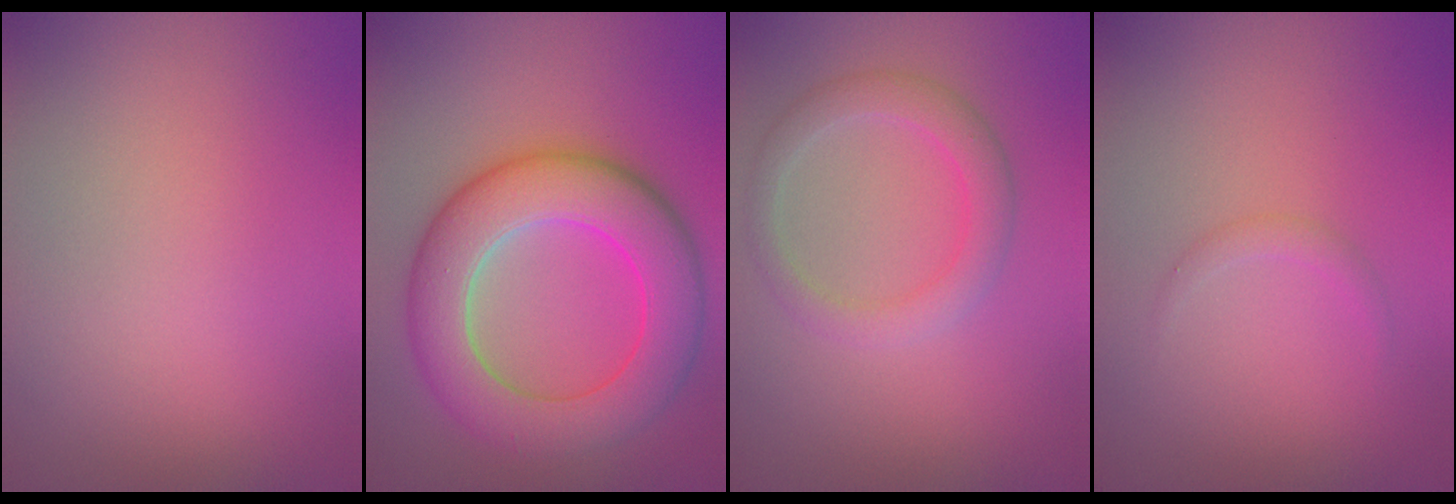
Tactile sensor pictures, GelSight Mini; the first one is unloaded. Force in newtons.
{"total": 9.7, "press": 9.7, "slide": 0.1}
{"total": 3.1, "press": 3.1, "slide": 0.1}
{"total": 0.9, "press": 0.9, "slide": 0.0}